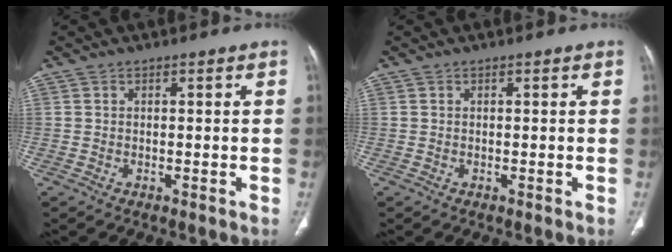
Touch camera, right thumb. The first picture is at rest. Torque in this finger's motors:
{"motor_torque": [-0.01, 0.00, -0.04, 0.01, 0.02]}